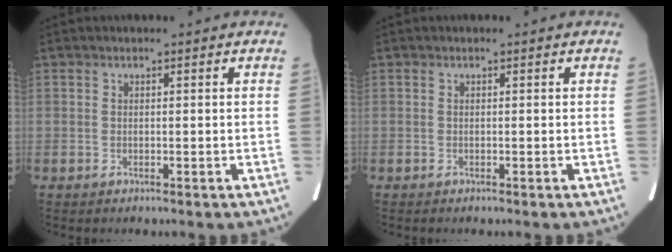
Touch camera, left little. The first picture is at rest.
{"total": 0.0}